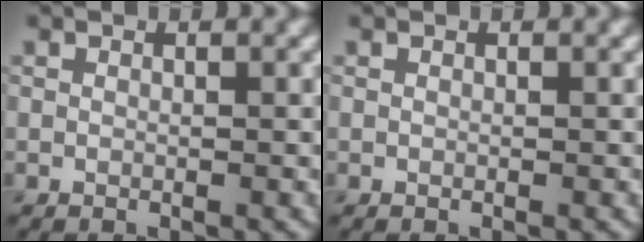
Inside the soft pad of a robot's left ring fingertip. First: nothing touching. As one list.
[{"total": 0.0}]